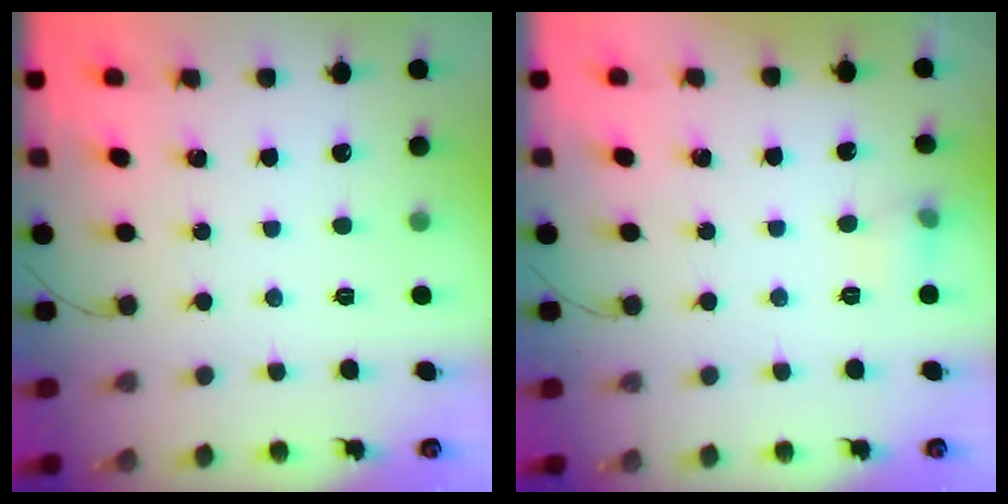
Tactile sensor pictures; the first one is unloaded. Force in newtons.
{"total": 6.5, "press": 6.3, "slide": 1.6}